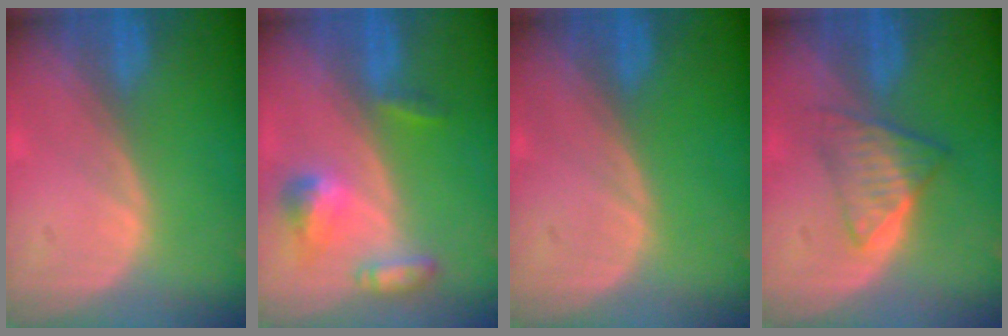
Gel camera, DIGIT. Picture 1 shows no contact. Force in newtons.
{"total": 5.8, "press": 5.3, "slide": 2.3}
{"total": 0.0}
{"total": 6.0, "press": 5.1, "slide": 3.2}